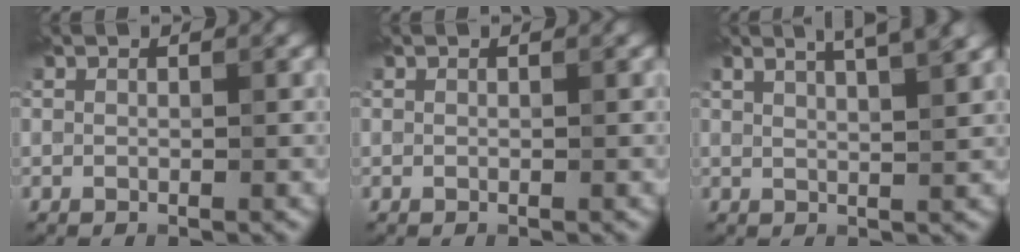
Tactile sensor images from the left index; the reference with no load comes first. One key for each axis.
{"total": 0.0}
{"total": 6.2, "fx": 4.0, "fy": 2.0, "fz": 4.4, "tx": -0.033, "ty": 0.036, "tz": 0.024}